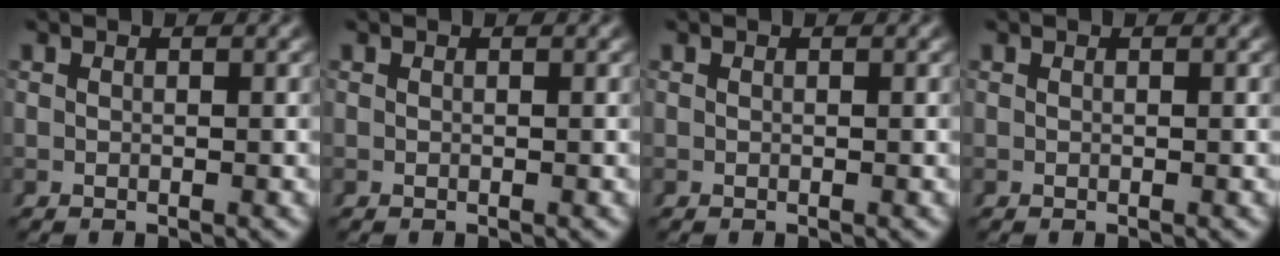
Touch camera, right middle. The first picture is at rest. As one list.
[{"total": 0.0}, {"total": 0.0}, {"total": 0.0}]